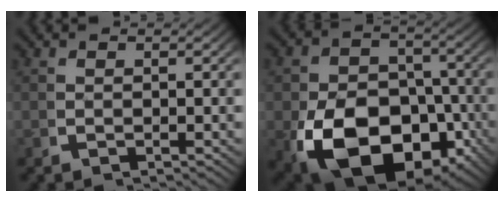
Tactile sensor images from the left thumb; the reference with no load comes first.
{"total": 18.1, "force": [-5.5, 12.1, 12.3], "torque": [-0.240, -0.077, -0.051]}